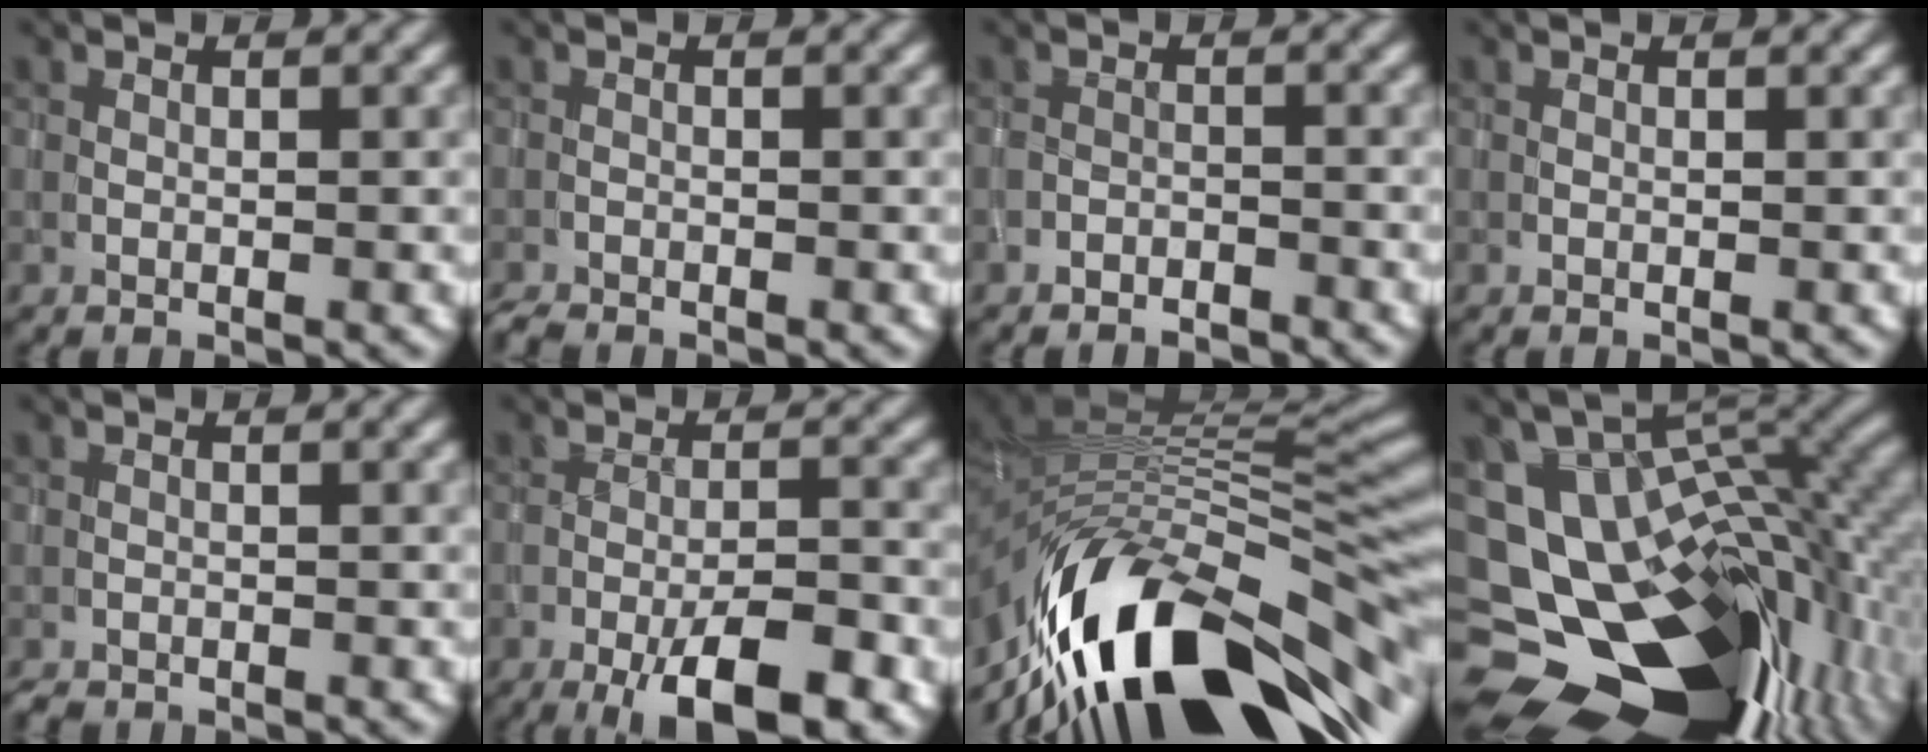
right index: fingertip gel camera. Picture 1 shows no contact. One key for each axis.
{"total": 1.0, "fx": -1.0, "fy": -0.1, "fz": 0.0, "tx": -0.004, "ty": 0.000, "tz": -0.021}
{"total": 1.7, "fx": -1.7, "fy": 0.3, "fz": 0.0, "tx": 0.006, "ty": 0.001, "tz": -0.029}
{"total": 0.0}
{"total": 0.7, "fx": -0.7, "fy": 0.0, "fz": -0.1, "tx": 0.000, "ty": 0.000, "tz": -0.013}
{"total": 7.5, "fx": -4.1, "fy": 2.3, "fz": 5.9, "tx": -0.090, "ty": -0.002, "tz": -0.066}
{"total": 15.9, "fx": -7.5, "fy": 6.8, "fz": 12.2, "tx": -0.217, "ty": 0.013, "tz": -0.126}
{"total": 18.4, "fx": -7.1, "fy": 11.2, "fz": 12.8, "tx": -0.209, "ty": -0.029, "tz": -0.073}